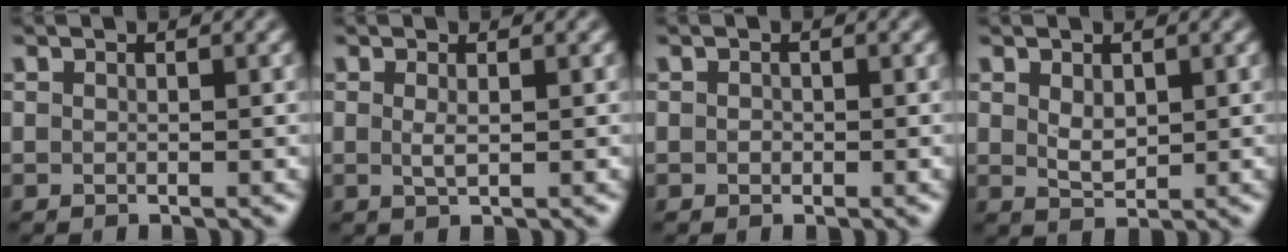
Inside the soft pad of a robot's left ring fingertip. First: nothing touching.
{"total": 1.1, "force": [0.1, 0.3, 1.0], "torque": [-0.021, -0.001, 0.002]}
{"total": 0.5, "force": [0.0, 0.5, 0.2], "torque": [-0.002, -0.003, -0.002]}
{"total": 2.1, "force": [0.6, 1.3, 1.5], "torque": [-0.030, -0.003, 0.017]}